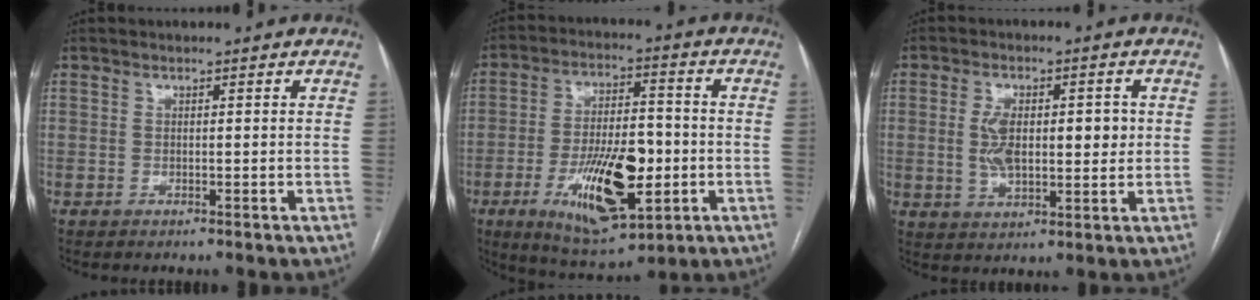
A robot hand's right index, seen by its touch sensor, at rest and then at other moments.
{"total": 15.0, "force": [-4.2, 5.6, 13.2], "torque": [-0.232, -0.003, -0.057]}
{"total": 8.9, "force": [0.7, 4.3, 7.8], "torque": [-0.136, 0.016, 0.020]}